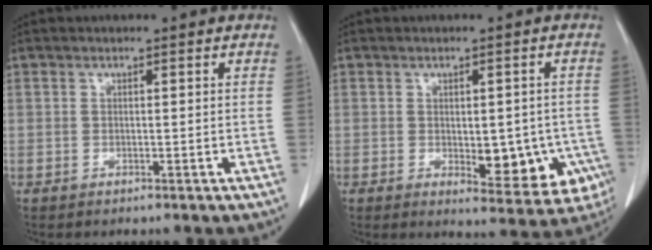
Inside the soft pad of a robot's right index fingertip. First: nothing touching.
{"total": 10.0, "force": [-2.4, 4.7, 8.5], "torque": [-0.087, 0.000, -0.020]}